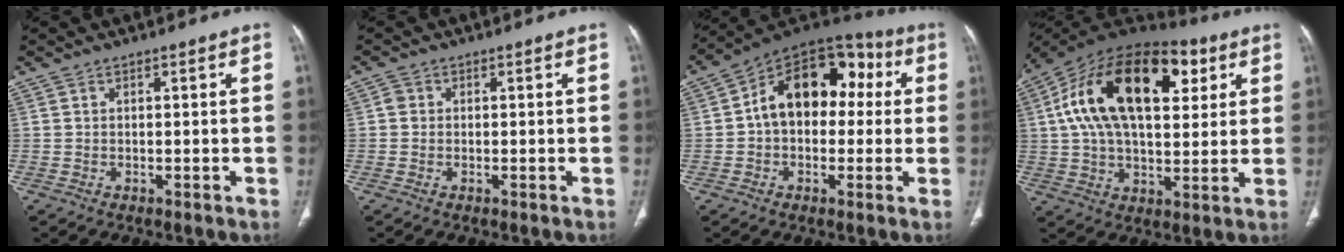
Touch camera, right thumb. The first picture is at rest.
{"total": 1.4, "force": [0.1, 1.3, 0.5], "torque": [-0.004, 0.003, 0.000]}
{"total": 17.6, "force": [2.2, 11.8, 12.8], "torque": [-0.147, 0.050, 0.021]}
{"total": 26.5, "force": [8.2, 14.3, 20.8], "torque": [-0.356, 0.023, 0.130]}